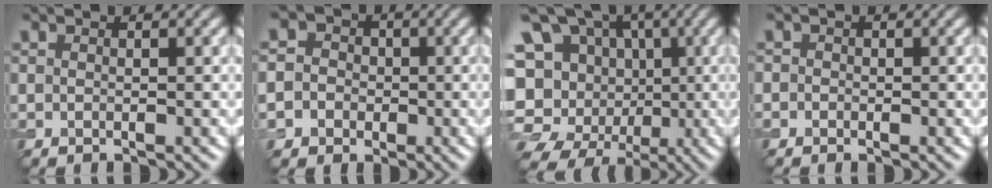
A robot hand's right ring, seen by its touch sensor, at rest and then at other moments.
{"total": 5.2, "force": [-0.7, 4.9, 1.4], "torque": [-0.004, 0.021, -0.043]}
{"total": 14.4, "force": [-4.0, 11.9, 7.0], "torque": [-0.139, -0.007, -0.056]}
{"total": 0.8, "force": [-0.2, 0.8, 0.1], "torque": [0.003, -0.005, -0.009]}